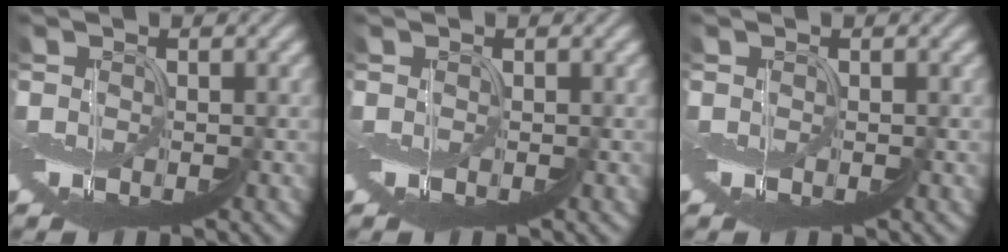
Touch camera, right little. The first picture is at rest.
{"total": 0.0}
{"total": 0.0}